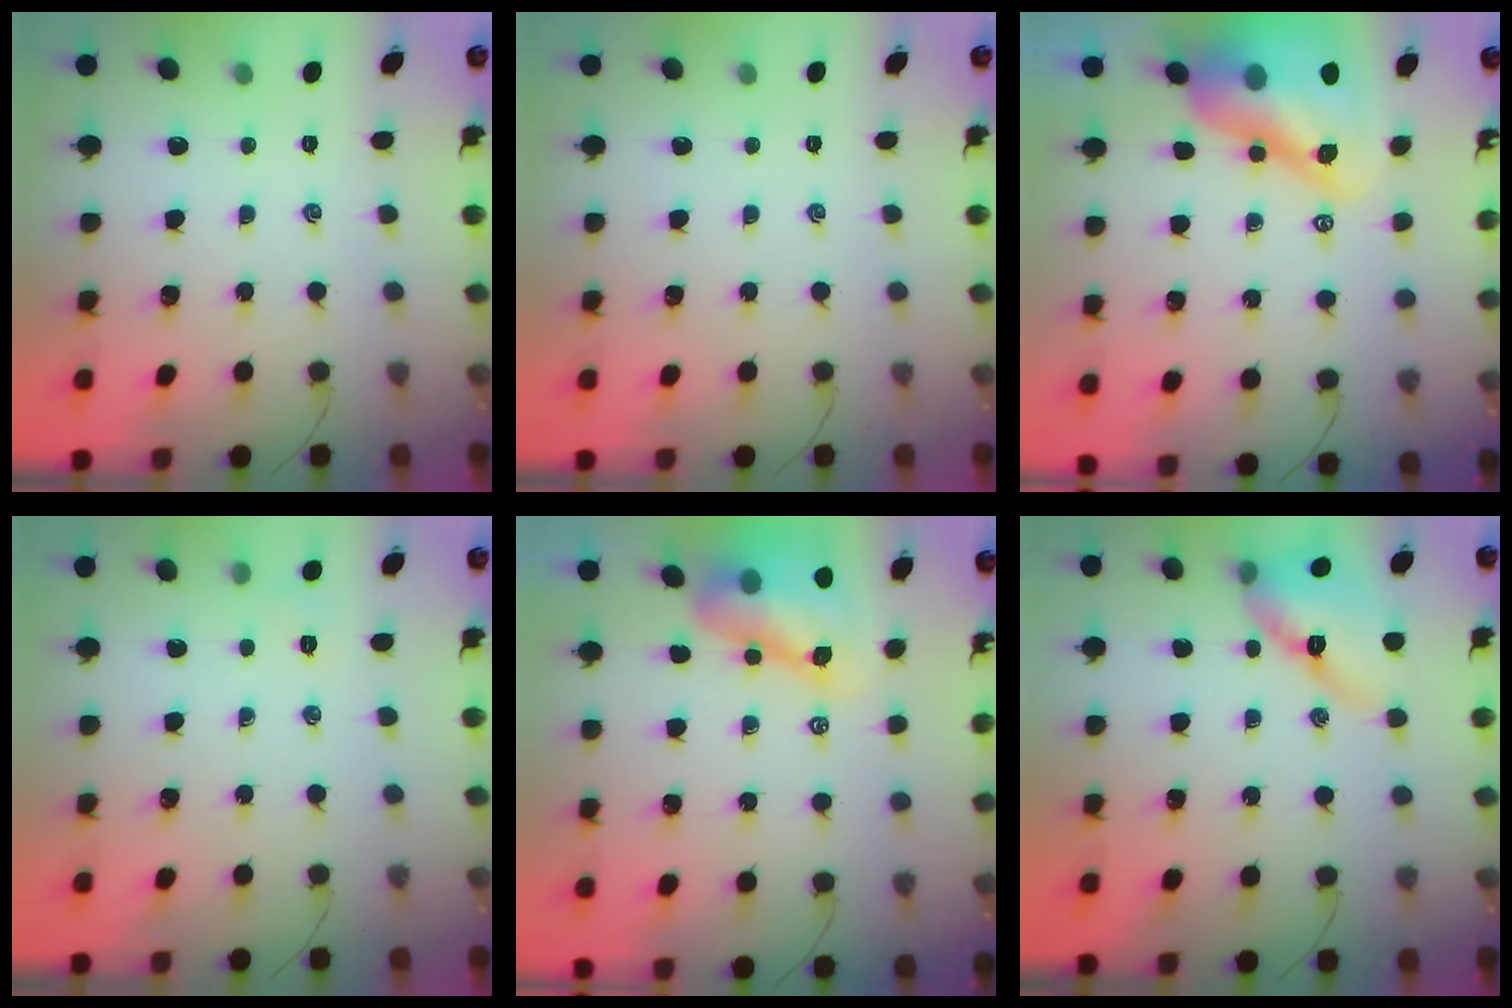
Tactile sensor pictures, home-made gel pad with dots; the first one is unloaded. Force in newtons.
{"total": 0.0}
{"total": 17.0, "press": 16.3, "slide": 5.1}
{"total": 4.0, "press": 3.9, "slide": 1.0}
{"total": 11.9, "press": 11.4, "slide": 3.4}
{"total": 12.9, "press": 12.4, "slide": 3.7}